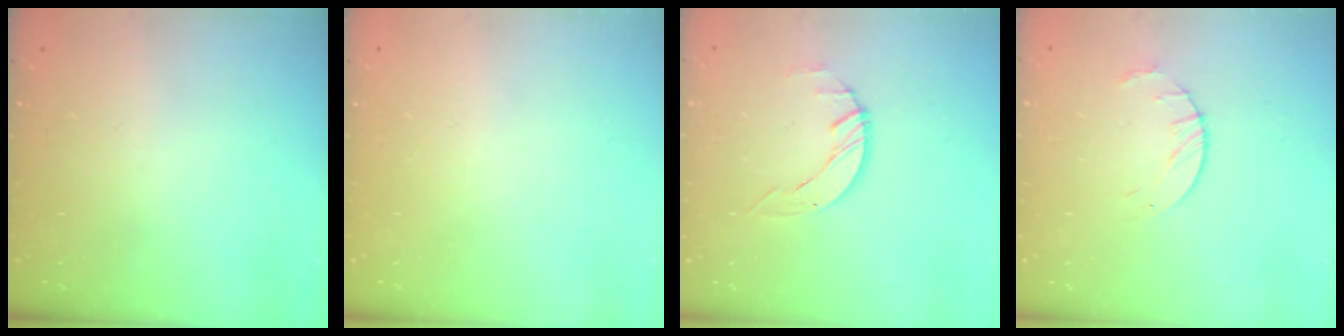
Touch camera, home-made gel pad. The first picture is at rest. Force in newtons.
{"total": 0.0}
{"total": 2.9, "press": 2.8, "slide": 0.3}
{"total": 3.5, "press": 3.5, "slide": 0.4}